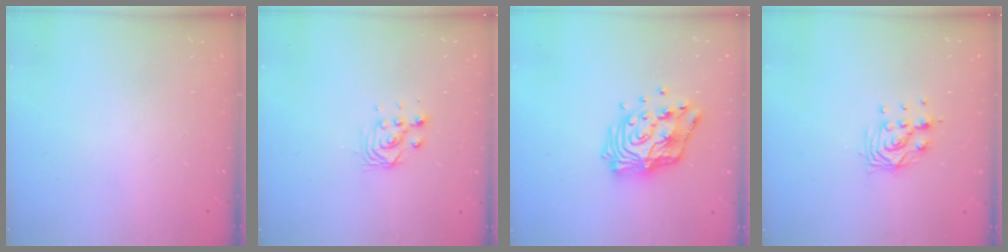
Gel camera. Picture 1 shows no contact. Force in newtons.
{"total": 2.9, "press": 2.8, "slide": 0.8}
{"total": 15.7, "press": 15.7, "slide": 1.4}
{"total": 9.5, "press": 9.5, "slide": 0.7}